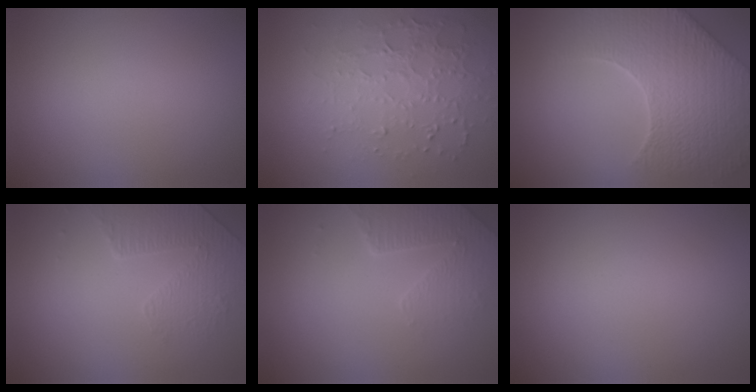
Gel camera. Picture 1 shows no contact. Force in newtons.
{"total": 3.5, "press": 3.3, "slide": 1.2}
{"total": 8.3, "press": 6.4, "slide": 5.2}
{"total": 1.8, "press": 1.4, "slide": 1.0}
{"total": 3.2, "press": 3.1, "slide": 0.8}
{"total": 0.0}